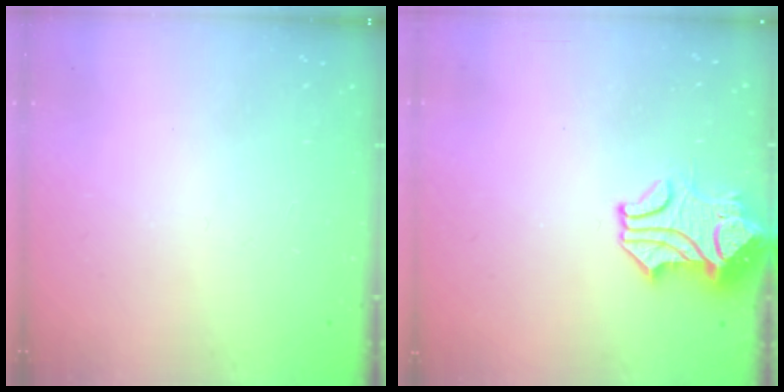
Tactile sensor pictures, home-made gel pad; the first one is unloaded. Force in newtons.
{"total": 2.0, "press": 1.6, "slide": 1.1}